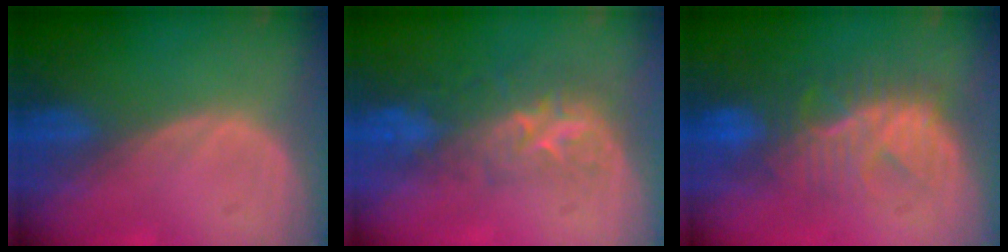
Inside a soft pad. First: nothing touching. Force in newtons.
{"total": 8.5, "press": 7.3, "slide": 4.2}
{"total": 8.3, "press": 8.2, "slide": 1.5}